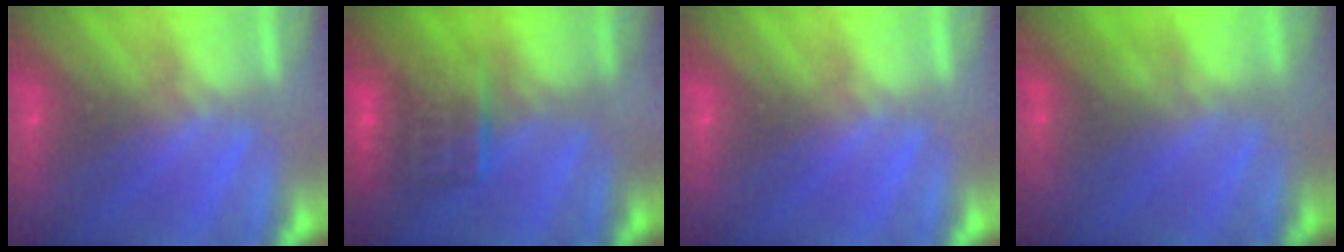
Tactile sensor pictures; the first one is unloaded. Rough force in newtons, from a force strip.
{"total": 7.3}
{"total": 0.0}
{"total": 2.1}